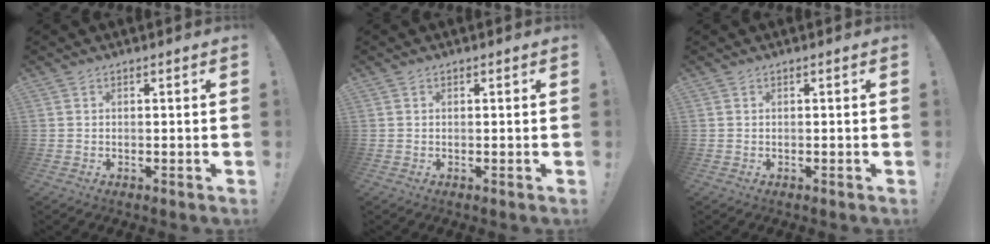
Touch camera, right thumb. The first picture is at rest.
{"total": 0.0}
{"total": 0.0}